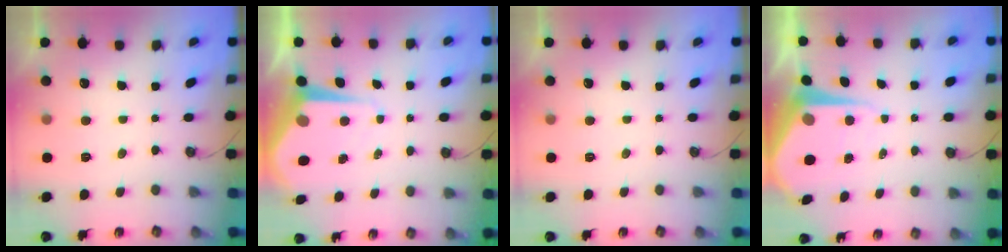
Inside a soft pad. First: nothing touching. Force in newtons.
{"total": 7.4, "press": 7.4, "slide": 0.6}
{"total": 0.0}
{"total": 8.3, "press": 8.2, "slide": 0.8}